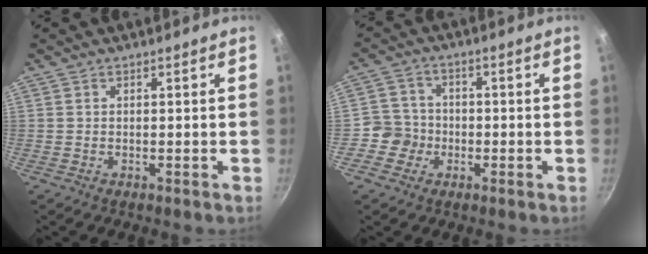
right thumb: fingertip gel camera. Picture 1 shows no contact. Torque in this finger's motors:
{"motor_torque": [-0.16, -0.18, 0.42, -0.08, 0.02]}